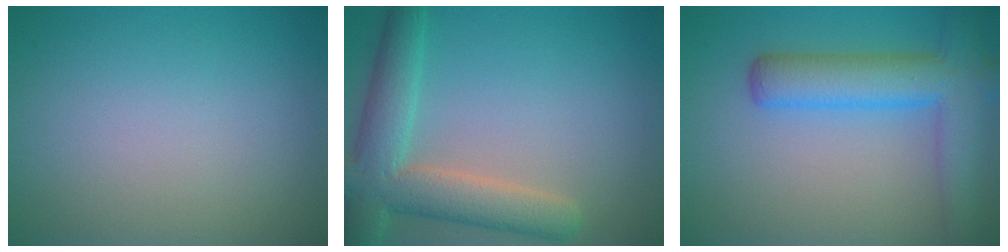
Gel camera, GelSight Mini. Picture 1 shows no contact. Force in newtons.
{"total": 6.5, "press": 6.4, "slide": 0.8}
{"total": 6.6, "press": 6.6, "slide": 0.4}